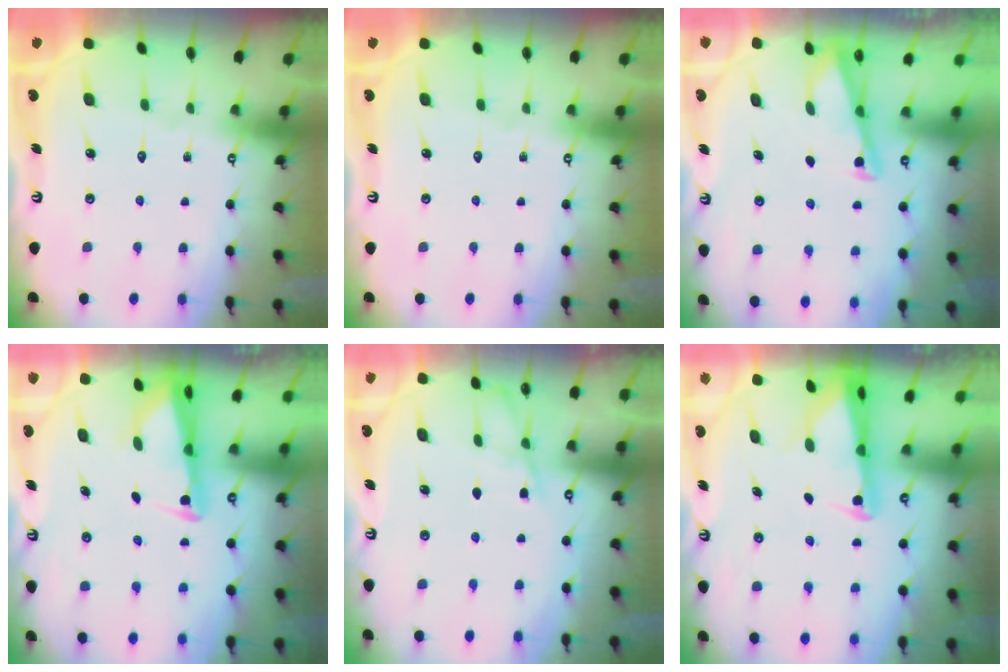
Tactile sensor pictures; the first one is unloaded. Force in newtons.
{"total": 0.0}
{"total": 2.7, "press": 2.7, "slide": 0.2}
{"total": 2.4, "press": 2.3, "slide": 0.5}
{"total": 3.8, "press": 3.7, "slide": 0.6}
{"total": 2.6, "press": 2.6, "slide": 0.5}